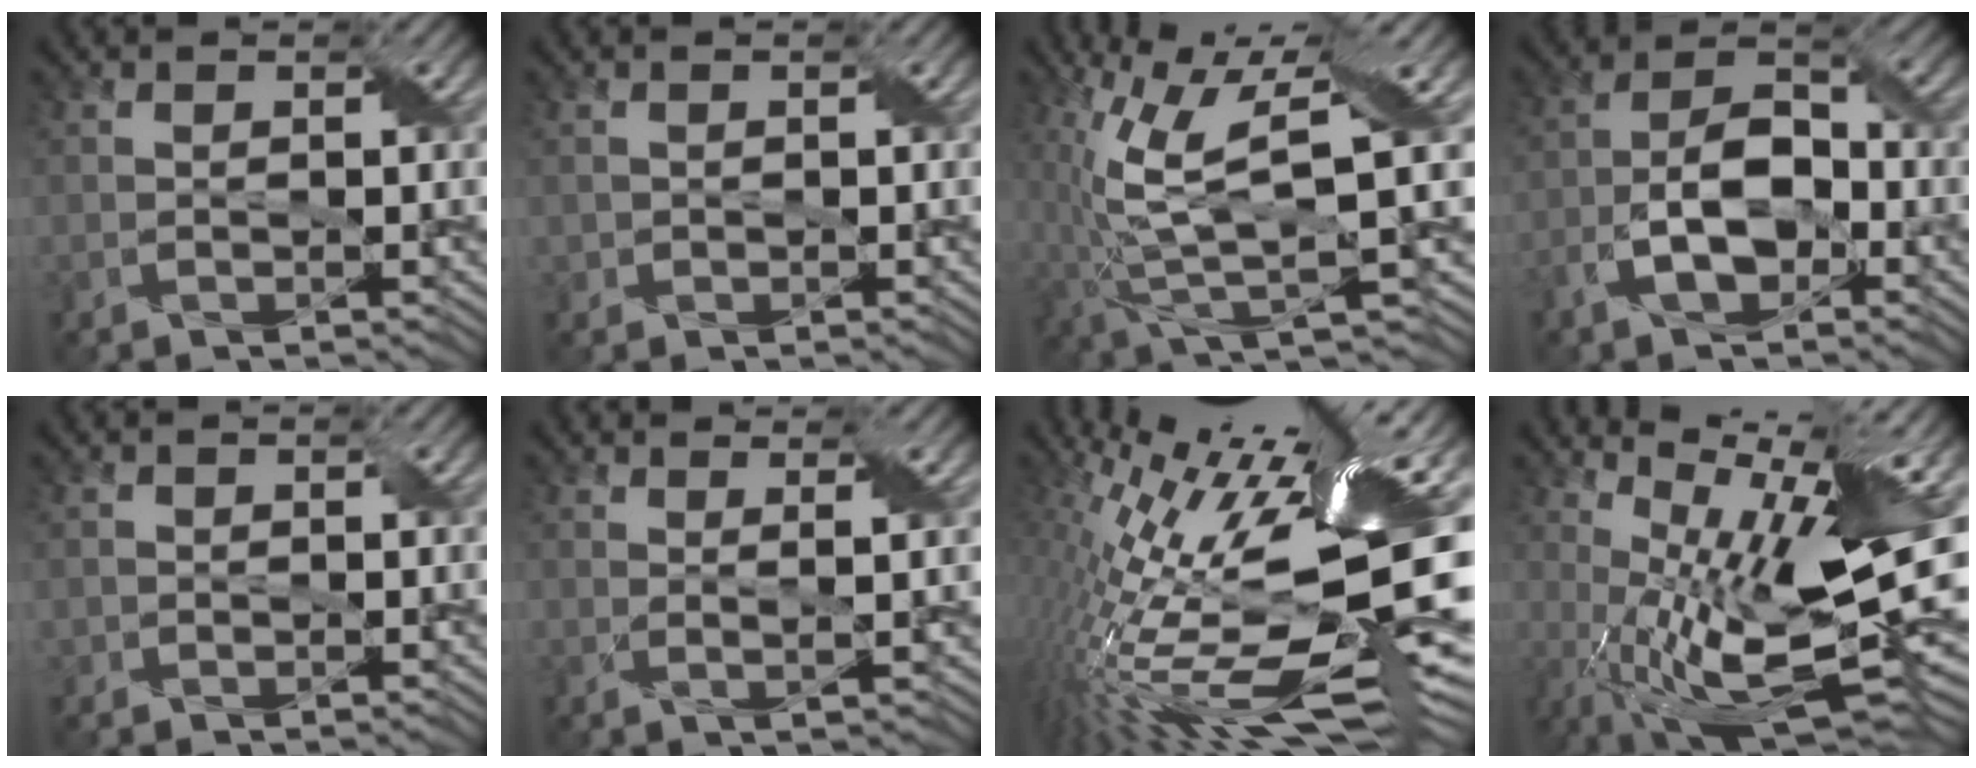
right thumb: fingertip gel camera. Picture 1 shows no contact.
{"total": 0.9, "force": [0.0, 0.9, 0.1], "torque": [-0.006, -0.002, -0.001]}
{"total": 11.4, "force": [1.0, 2.6, 11.1], "torque": [-0.230, 0.003, 0.029]}
{"total": 7.7, "force": [-2.9, 4.1, 5.8], "torque": [-0.111, 0.011, -0.060]}
{"total": 0.9, "force": [-0.1, 0.9, 0.0], "torque": [-0.002, -0.001, -0.004]}
{"total": 2.0, "force": [1.2, 0.1, 1.6], "torque": [-0.034, 0.002, 0.018]}
{"total": 18.0, "force": [1.4, 6.2, 16.8], "torque": [-0.309, -0.009, 0.037]}
{"total": 17.6, "force": [2.2, 5.1, 16.7], "torque": [-0.284, -0.001, 0.059]}